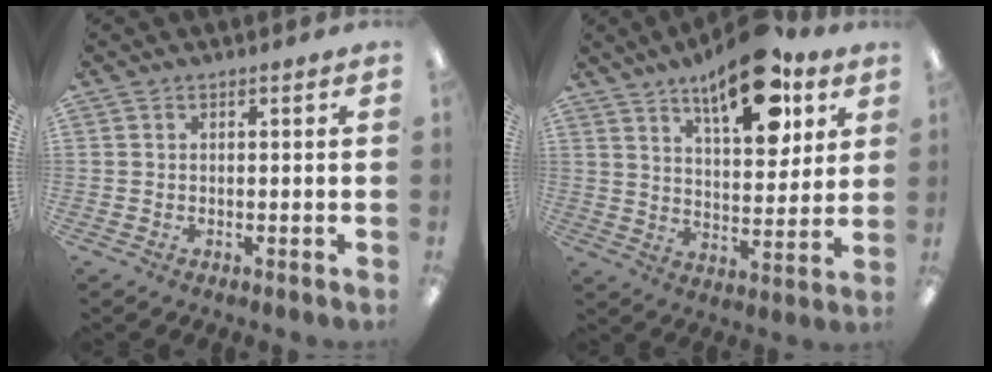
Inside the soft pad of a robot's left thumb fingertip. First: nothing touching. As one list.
[{"total": 16.5, "force": [11.0, 6.6, 10.5], "torque": [-0.148, -0.055, 0.180]}]